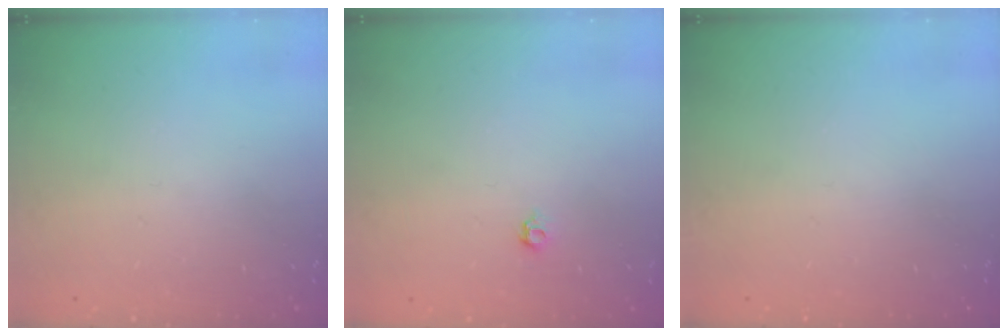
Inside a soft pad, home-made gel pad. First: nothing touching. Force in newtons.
{"total": 4.0, "press": 3.9, "slide": 0.7}
{"total": 0.0}